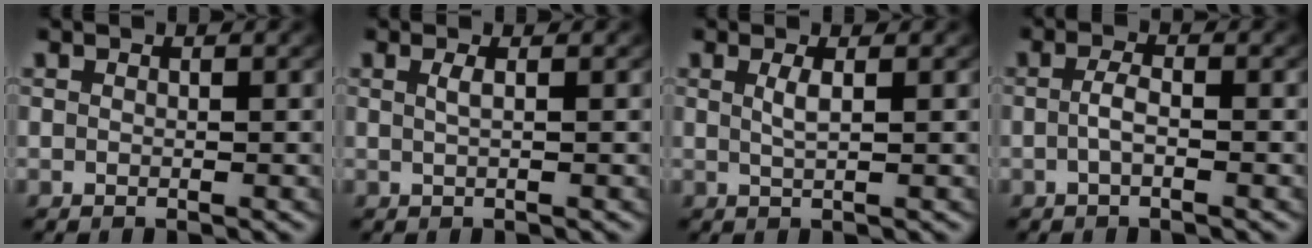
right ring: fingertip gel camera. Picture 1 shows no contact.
{"total": 0.9, "force": [0.1, -0.2, 0.9], "torque": [-0.022, -0.006, 0.008]}
{"total": 1.4, "force": [0.3, -0.2, 1.4], "torque": [-0.031, -0.010, 0.014]}
{"total": 1.7, "force": [-0.8, 0.1, 1.4], "torque": [-0.034, -0.005, -0.010]}